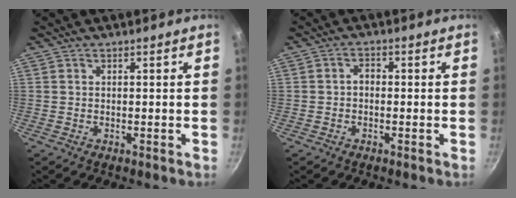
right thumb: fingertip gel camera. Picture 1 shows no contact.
{"total": 2.0, "force": [-0.5, 1.4, 1.3], "torque": [-0.016, 0.012, -0.011]}